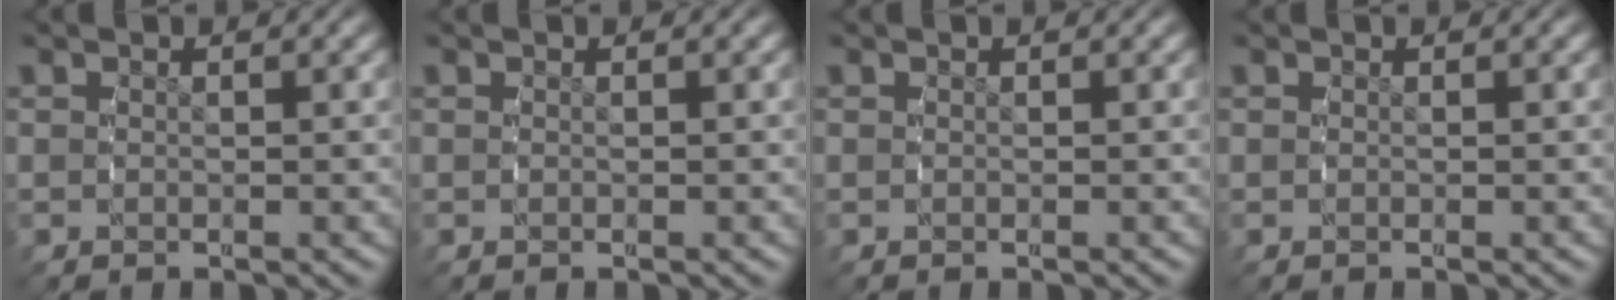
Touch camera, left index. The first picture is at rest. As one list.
[{"total": 0.0}, {"total": 0.0}, {"total": 0.0}]